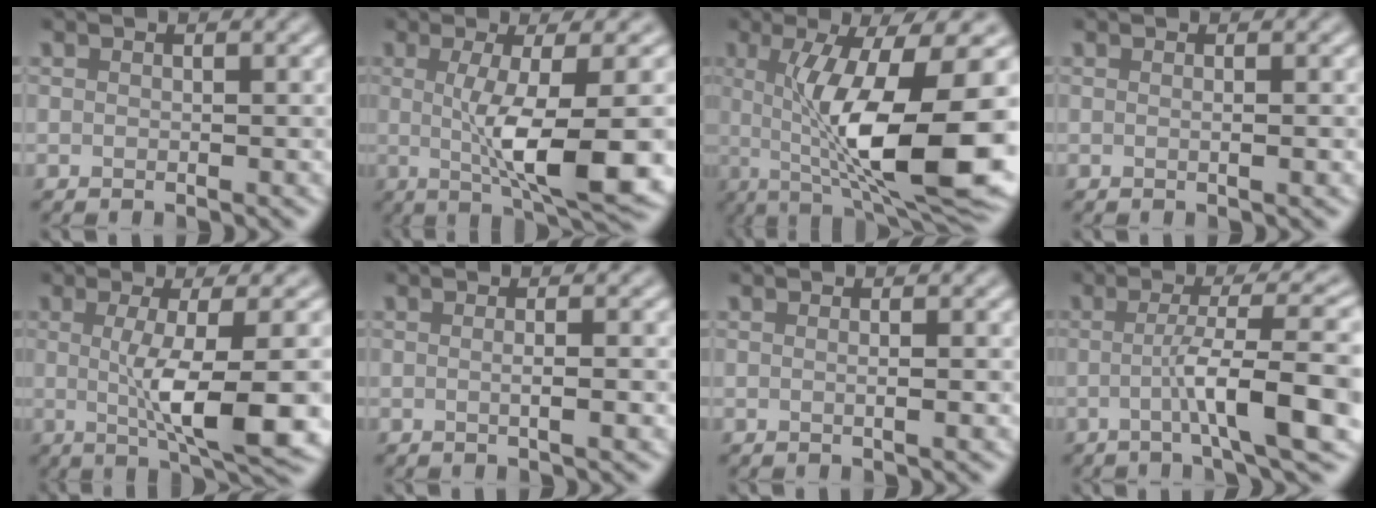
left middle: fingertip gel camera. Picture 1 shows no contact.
{"total": 9.7, "force": [-1.0, 2.2, 9.4], "torque": [-0.141, -0.012, -0.013]}
{"total": 13.3, "force": [-0.6, 3.3, 12.9], "torque": [-0.198, -0.013, -0.007]}
{"total": 1.1, "force": [0.0, 0.3, 1.1], "torque": [-0.010, 0.002, -0.005]}
{"total": 8.6, "force": [-0.8, 1.8, 8.4], "torque": [-0.126, -0.009, -0.011]}
{"total": 2.2, "force": [-0.1, 0.6, 2.1], "torque": [-0.024, -0.001, -0.008]}
{"total": 1.5, "force": [0.0, 0.5, 1.4], "torque": [-0.013, 0.001, -0.006]}
{"total": 8.0, "force": [-1.5, 1.2, 7.8], "torque": [-0.113, 0.012, -0.029]}